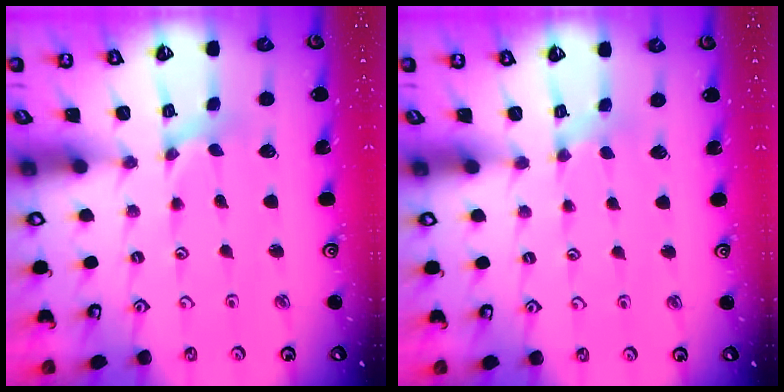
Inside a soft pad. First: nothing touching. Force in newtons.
{"total": 2.6, "press": 2.5, "slide": 0.5}